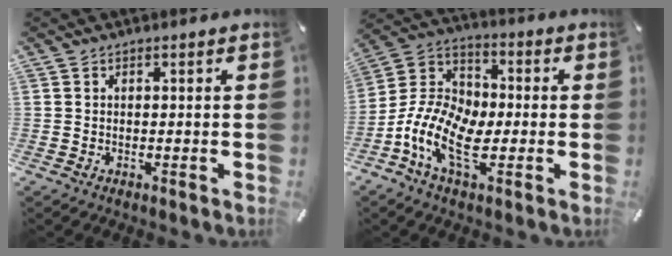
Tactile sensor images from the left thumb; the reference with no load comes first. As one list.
[{"total": 12.4, "force": [-4.9, 7.4, 8.7], "torque": [-0.208, 0.003, -0.096]}]